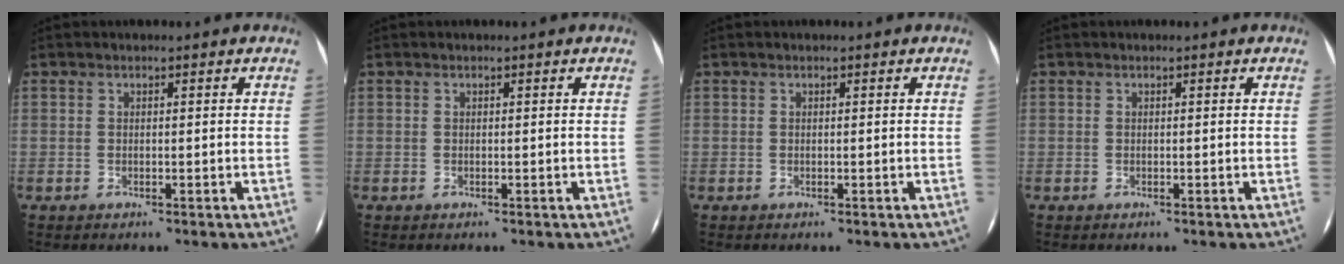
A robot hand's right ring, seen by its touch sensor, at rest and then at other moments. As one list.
[{"total": 0.0}, {"total": 0.0}, {"total": 0.0}]